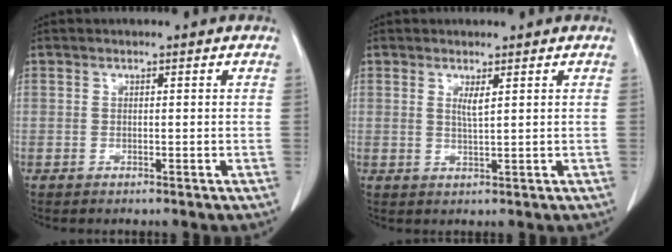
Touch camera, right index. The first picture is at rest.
{"total": 1.7, "force": [0.8, -0.1, 1.5], "torque": [-0.030, -0.006, 0.015]}